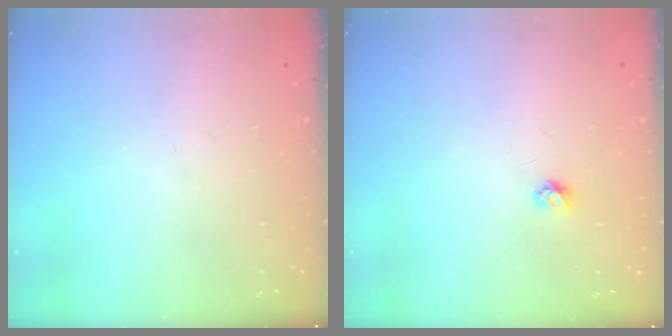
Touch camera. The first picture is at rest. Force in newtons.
{"total": 3.4, "press": 3.4, "slide": 0.4}